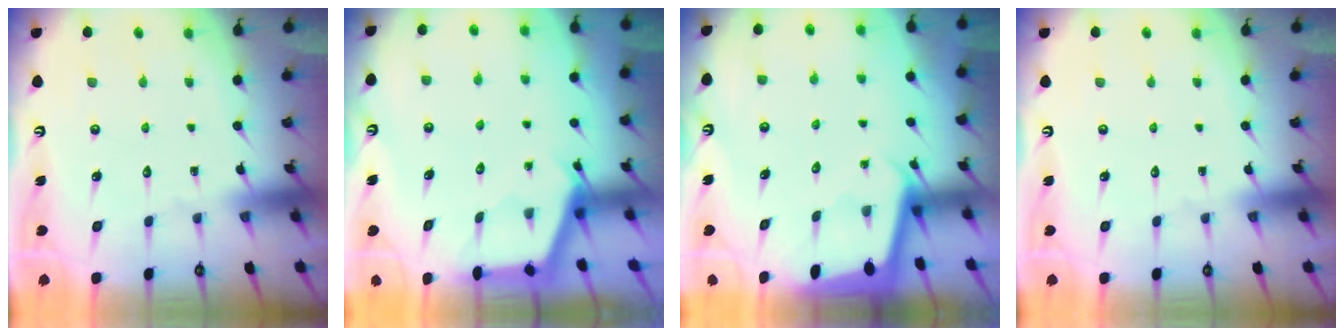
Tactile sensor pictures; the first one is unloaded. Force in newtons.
{"total": 2.5, "press": 2.5, "slide": 0.3}
{"total": 1.9, "press": 1.9, "slide": 0.1}
{"total": 0.0}